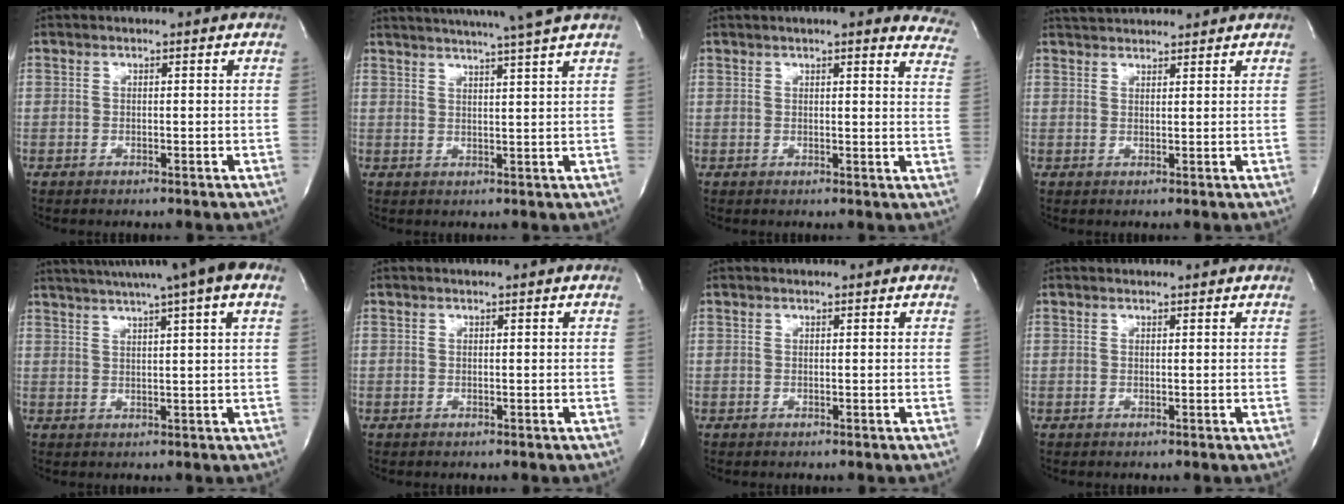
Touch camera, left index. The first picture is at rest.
{"total": 11.8, "force": [10.2, -1.8, 5.8], "torque": [-0.095, -0.013, 0.132]}
{"total": 15.6, "force": [13.8, 2.7, 6.8], "torque": [-0.068, -0.017, 0.138]}
{"total": 5.2, "force": [5.1, 0.7, 1.1], "torque": [-0.023, 0.033, 0.080]}
{"total": 14.0, "force": [9.9, -0.1, 9.9], "torque": [-0.164, 0.037, 0.127]}
{"total": 0.0}
{"total": 0.6, "force": [0.6, 0.0, 0.1], "torque": [-0.004, 0.006, 0.009]}
{"total": 1.2, "force": [1.2, 0.2, 0.2], "torque": [-0.010, 0.011, 0.017]}